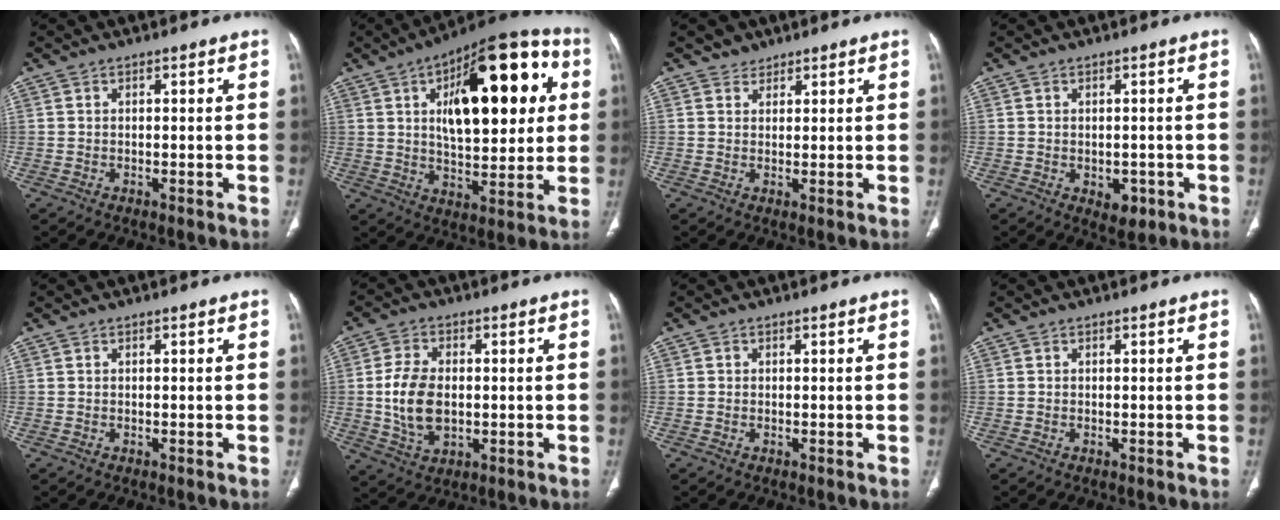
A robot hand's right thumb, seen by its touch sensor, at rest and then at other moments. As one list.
[{"total": 25.4, "force": [6.5, 11.5, 21.6], "torque": [-0.277, 0.006, 0.093]}, {"total": 2.2, "force": [1.6, 1.4, -0.1], "torque": [0.016, -0.009, 0.018]}, {"total": 3.5, "force": [-1.1, 2.4, 2.3], "torque": [-0.015, 0.000, -0.004]}, {"total": 0.0}, {"total": 9.9, "force": [-0.2, 6.3, 7.6], "torque": [-0.144, 0.000, 0.002]}, {"total": 0.0}, {"total": 0.0}]